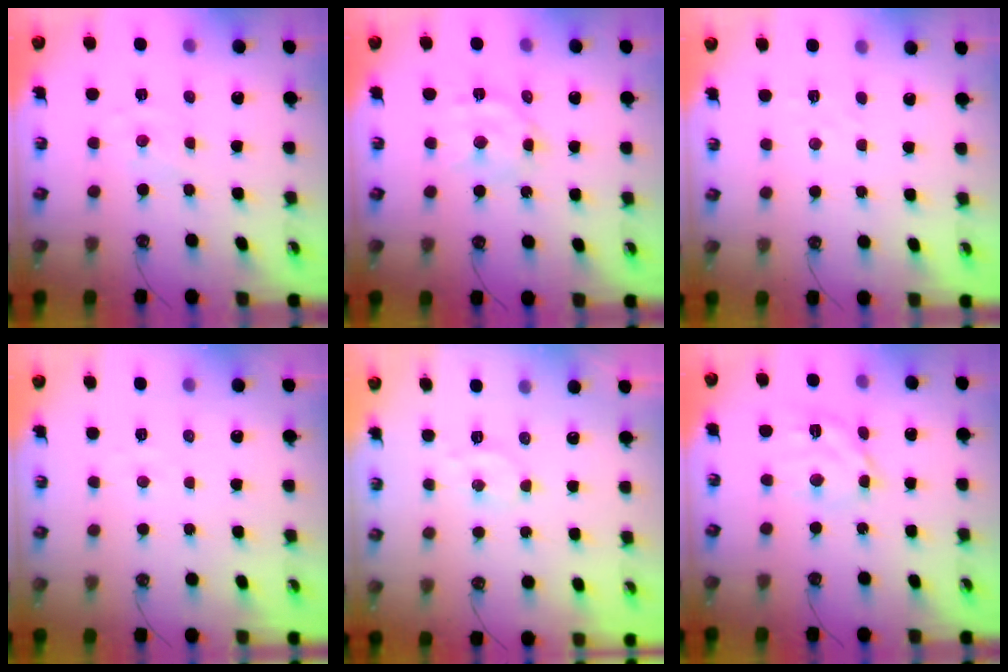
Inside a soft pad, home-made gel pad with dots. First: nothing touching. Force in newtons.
{"total": 11.2, "press": 11.2, "slide": 0.8}
{"total": 1.9, "press": 1.9, "slide": 0.3}
{"total": 4.2, "press": 4.1, "slide": 0.6}
{"total": 5.4, "press": 5.4, "slide": 0.8}
{"total": 12.1, "press": 12.0, "slide": 1.8}